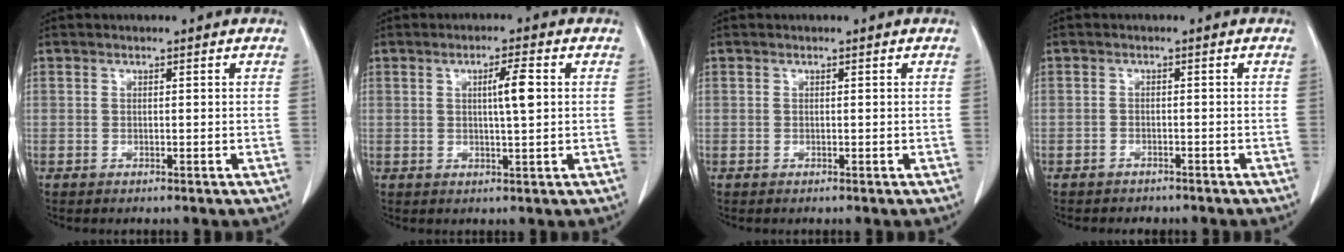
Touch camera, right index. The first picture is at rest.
{"total": 4.3, "force": [0.8, 0.2, 4.2], "torque": [-0.071, -0.001, 0.013]}
{"total": 0.0}
{"total": 3.7, "force": [-3.1, 1.7, 0.9], "torque": [-0.019, 0.000, -0.035]}